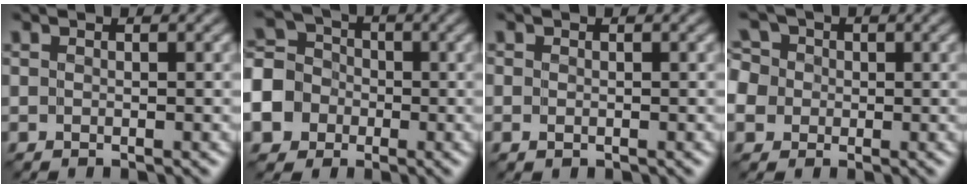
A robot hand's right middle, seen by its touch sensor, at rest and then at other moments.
{"total": 9.0, "force": [-3.4, 8.0, 2.2], "torque": [-0.061, -0.016, -0.082]}
{"total": 0.0}
{"total": 8.4, "force": [-1.9, 7.7, 2.8], "torque": [-0.070, 0.015, -0.077]}